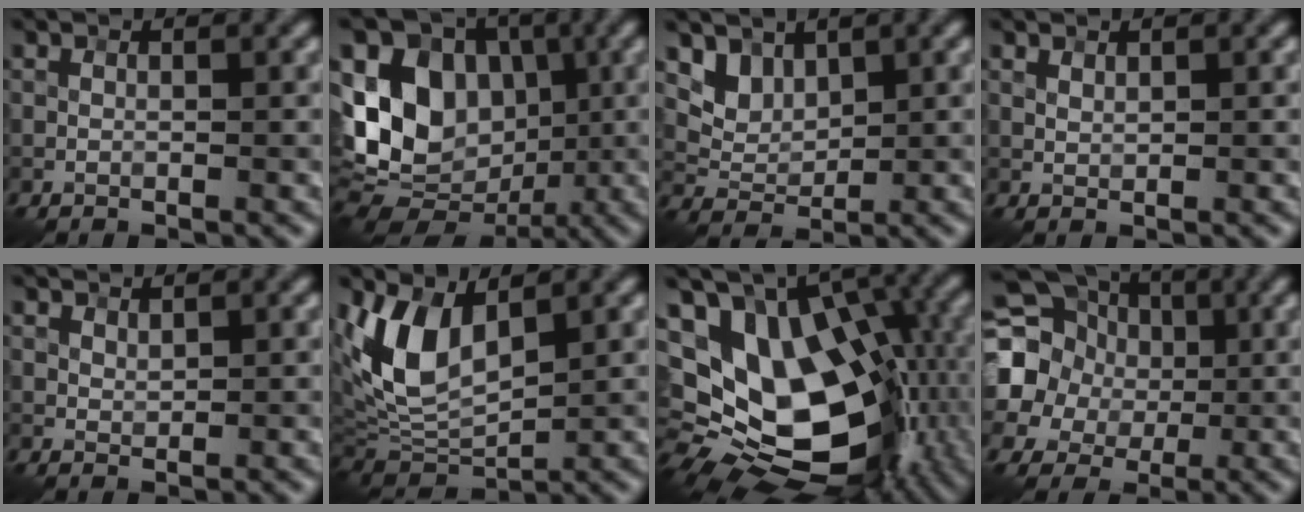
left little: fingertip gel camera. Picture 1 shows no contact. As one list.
[{"total": 10.3, "force": [0.0, 7.9, 6.6], "torque": [-0.125, -0.004, -0.012]}, {"total": 3.0, "force": [2.1, 1.7, 1.1], "torque": [-0.037, -0.024, 0.058]}, {"total": 0.6, "force": [0.5, -0.1, 0.1], "torque": [-0.010, -0.004, 0.017]}, {"total": 1.1, "force": [1.1, 0.0, 0.2], "torque": [-0.012, -0.001, 0.029]}, {"total": 6.9, "force": [2.2, 3.5, 5.5], "torque": [-0.128, -0.010, 0.045]}, {"total": 17.6, "force": [0.4, 11.1, 13.7], "torque": [-0.217, -0.007, 0.037]}, {"total": 16.9, "force": [2.7, 15.6, 5.9], "torque": [-0.171, 0.003, 0.014]}]